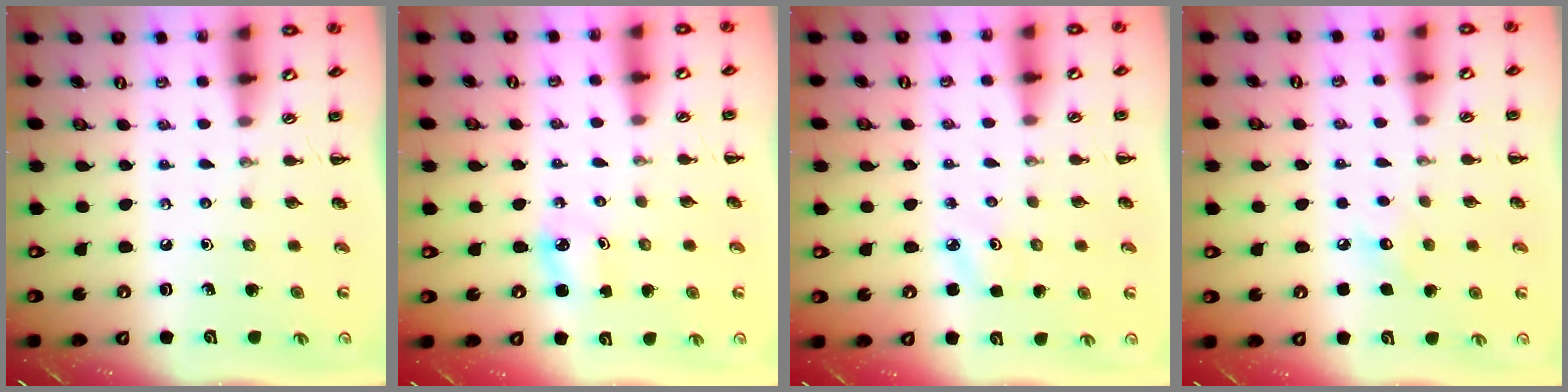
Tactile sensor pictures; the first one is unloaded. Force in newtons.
{"total": 2.2, "press": 2.2, "slide": 0.3}
{"total": 2.1, "press": 2.0, "slide": 0.6}
{"total": 6.7, "press": 6.5, "slide": 1.7}